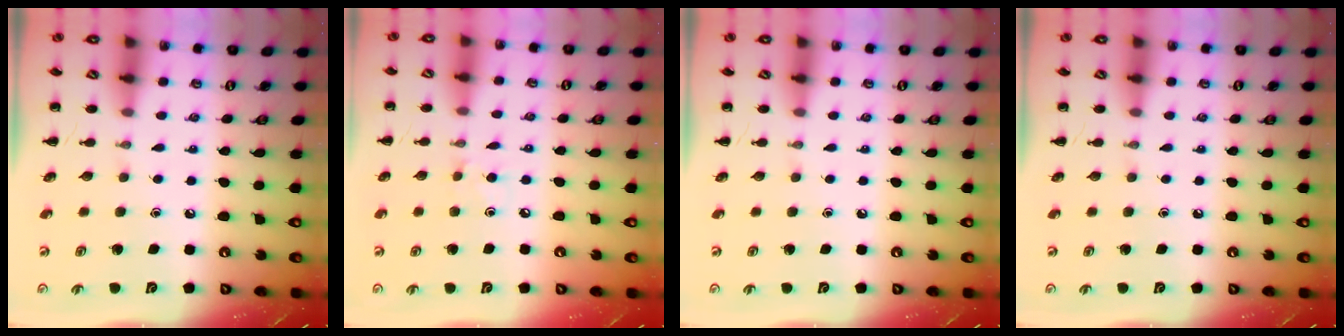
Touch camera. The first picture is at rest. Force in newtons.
{"total": 3.6, "press": 3.4, "slide": 1.3}
{"total": 0.0}
{"total": 0.0}